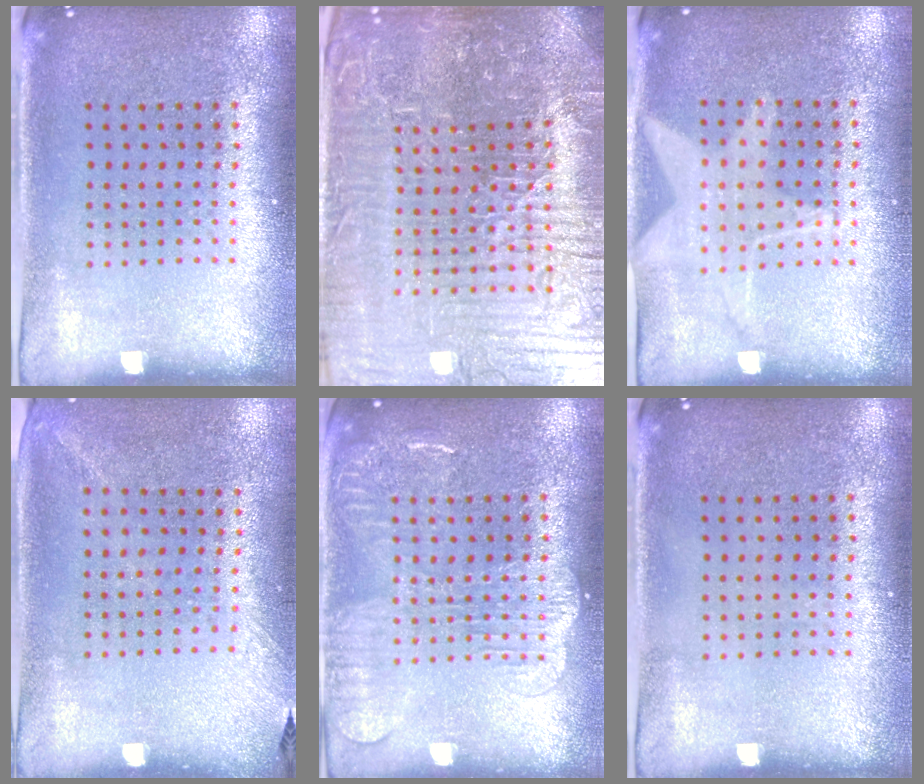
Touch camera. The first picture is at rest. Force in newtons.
{"total": 7.4, "press": 6.7, "slide": 3.1}
{"total": 1.1, "press": 1.1, "slide": 0.3}
{"total": 1.3, "press": 1.0, "slide": 0.8}
{"total": 3.0, "press": 3.0, "slide": 0.4}
{"total": 0.0}